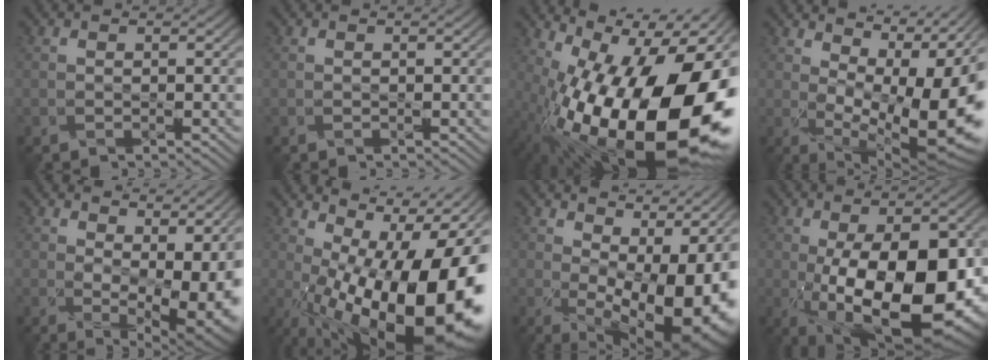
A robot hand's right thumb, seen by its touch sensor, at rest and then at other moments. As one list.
[{"total": 0.0}, {"total": 19.2, "force": [-4.8, 9.1, 16.2], "torque": [-0.262, -0.017, -0.072]}, {"total": 11.4, "force": [1.2, 6.0, 9.6], "torque": [-0.134, -0.020, 0.050]}, {"total": 10.3, "force": [0.7, 5.9, 8.4], "torque": [-0.108, -0.021, 0.046]}, {"total": 18.7, "force": [-2.9, 9.7, 15.7], "torque": [-0.200, -0.008, -0.034]}, {"total": 13.6, "force": [0.5, 8.4, 10.7], "torque": [-0.130, -0.033, 0.051]}, {"total": 17.1, "force": [-3.7, 8.7, 14.3], "torque": [-0.214, -0.036, -0.041]}]